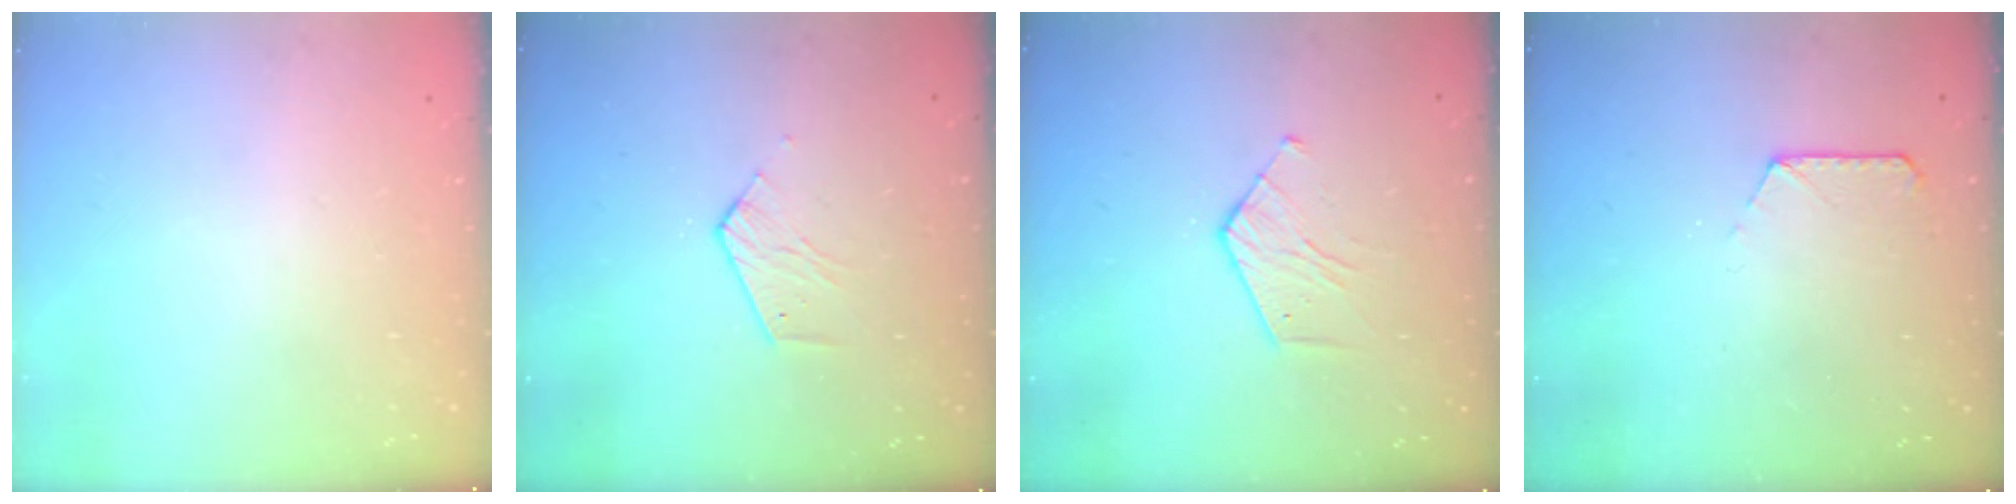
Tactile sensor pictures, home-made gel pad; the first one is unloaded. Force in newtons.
{"total": 3.9, "press": 3.9, "slide": 0.3}
{"total": 5.2, "press": 5.2, "slide": 0.5}
{"total": 6.6, "press": 6.5, "slide": 0.7}